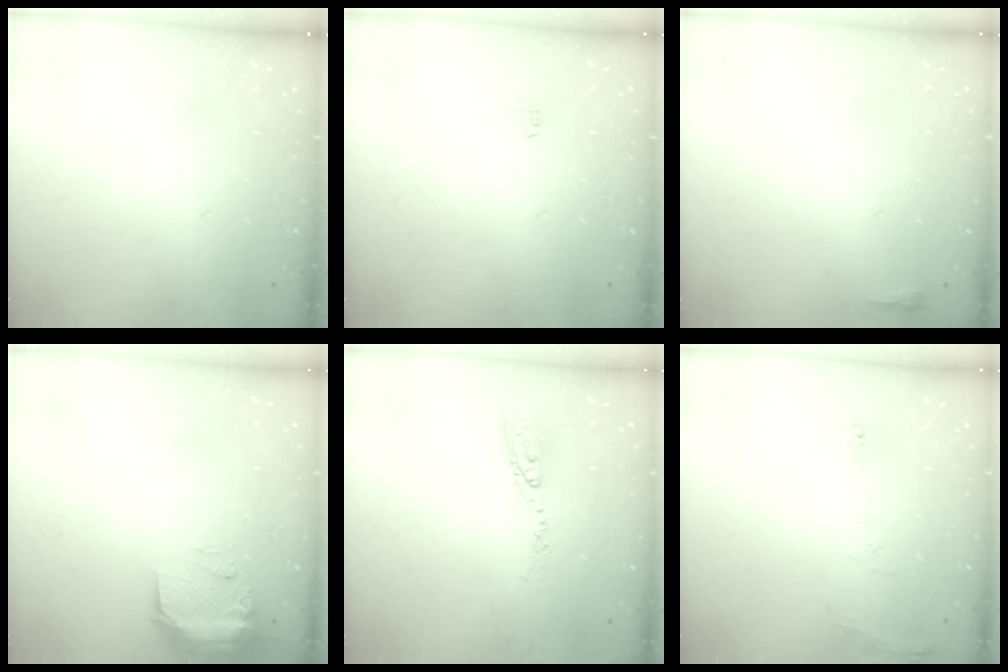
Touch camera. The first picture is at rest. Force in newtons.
{"total": 4.8, "press": 2.5, "slide": 4.1}
{"total": 2.3, "press": 2.2, "slide": 0.7}
{"total": 9.2, "press": 9.0, "slide": 1.5}
{"total": 6.8, "press": 6.8, "slide": 0.6}
{"total": 7.4, "press": 7.4, "slide": 0.8}